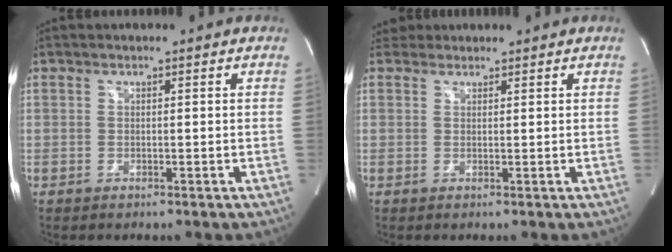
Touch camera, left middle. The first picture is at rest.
{"total": 1.9, "force": [1.6, 0.8, -0.5], "torque": [0.006, 0.017, 0.027]}